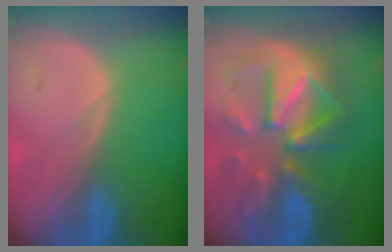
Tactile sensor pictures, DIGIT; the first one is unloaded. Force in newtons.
{"total": 12.0, "press": 12.0, "slide": 1.2}